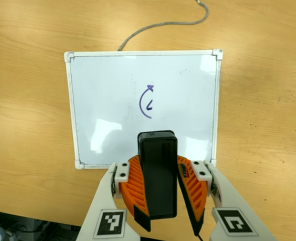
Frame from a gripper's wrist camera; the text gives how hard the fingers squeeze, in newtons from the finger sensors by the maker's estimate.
{"total": 12.0, "left": 12.3, "right": 11.8}